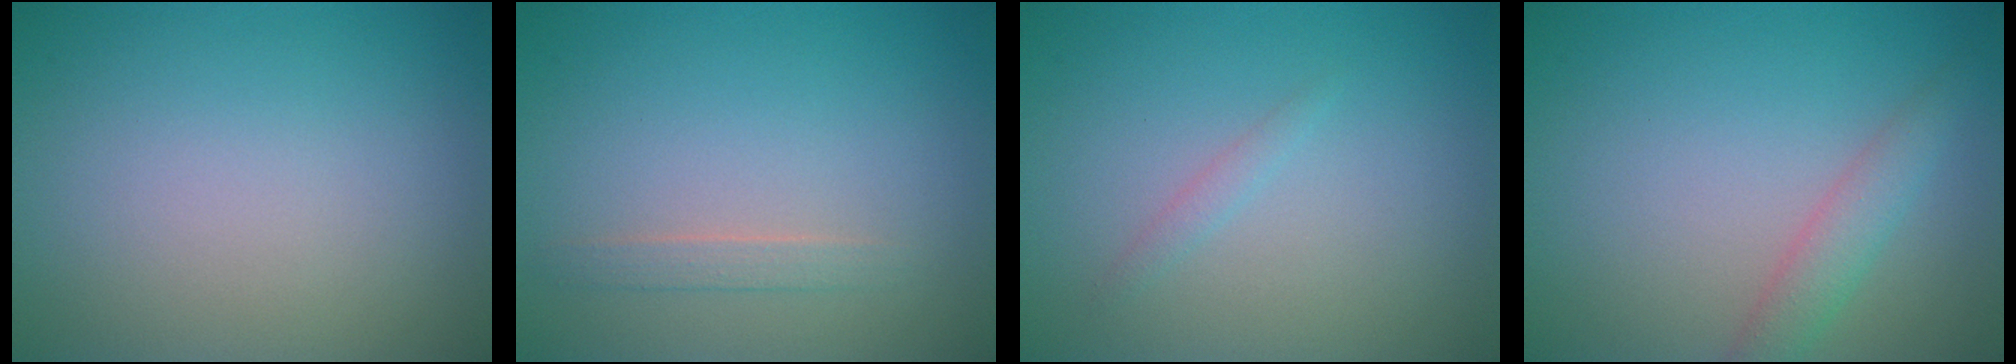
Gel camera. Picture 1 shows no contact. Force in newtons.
{"total": 1.1, "press": 1.1, "slide": 0.1}
{"total": 0.8, "press": 0.8, "slide": 0.1}
{"total": 2.2, "press": 2.2, "slide": 0.1}